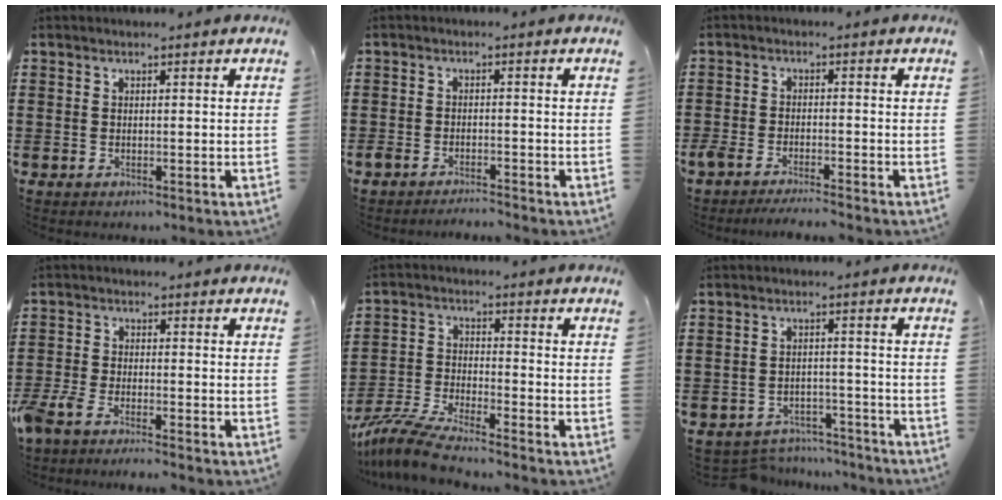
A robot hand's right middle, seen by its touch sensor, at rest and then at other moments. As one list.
[{"total": 2.2, "force": [-2.2, 0.1, 0.2], "torque": [-0.008, 0.000, -0.046]}, {"total": 3.0, "force": [-2.9, 0.2, 0.9], "torque": [-0.032, -0.005, -0.064]}, {"total": 3.9, "force": [-3.5, 0.5, 1.8], "torque": [-0.066, -0.014, -0.078]}, {"total": 6.8, "force": [-6.1, 0.2, 2.9], "torque": [-0.078, -0.011, -0.124]}, {"total": 4.3, "force": [-4.2, 0.7, 0.1], "torque": [-0.007, 0.004, -0.089]}]